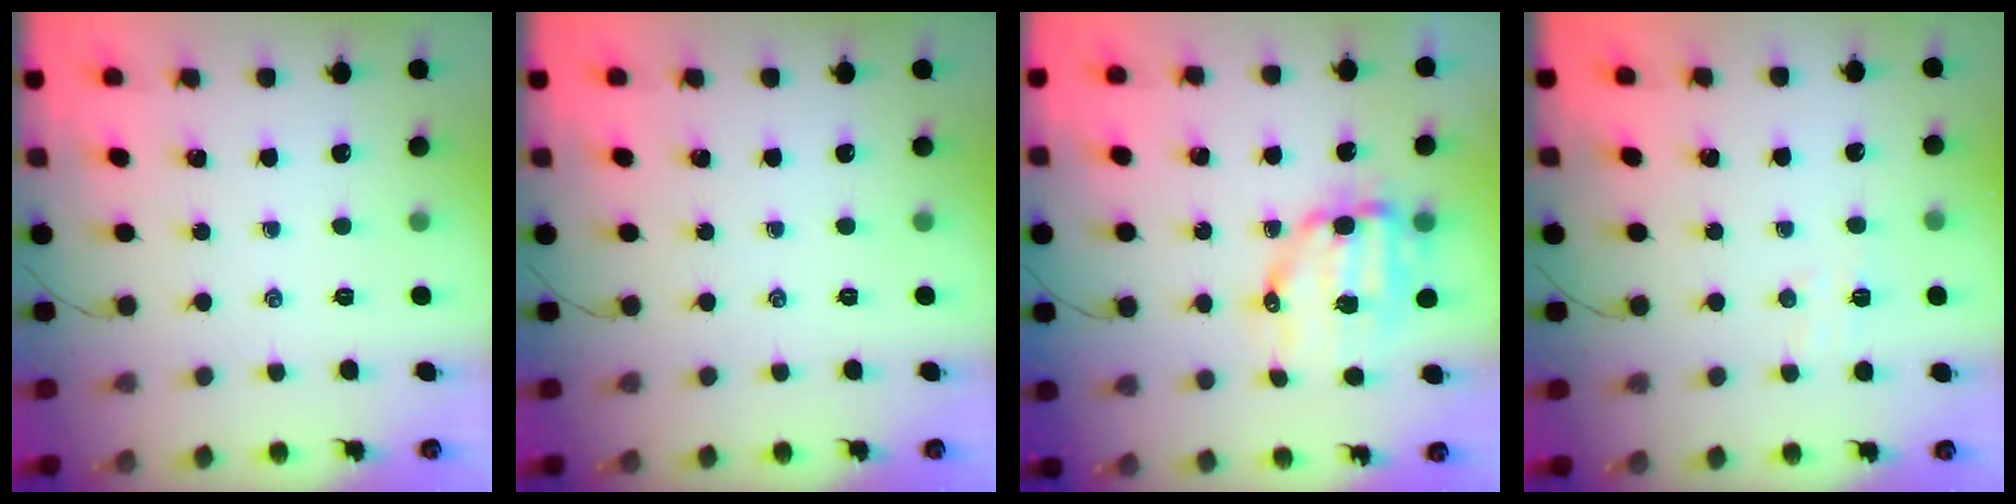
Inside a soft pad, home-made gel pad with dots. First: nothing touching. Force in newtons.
{"total": 0.0}
{"total": 10.9, "press": 10.7, "slide": 2.2}
{"total": 3.6, "press": 3.5, "slide": 0.9}